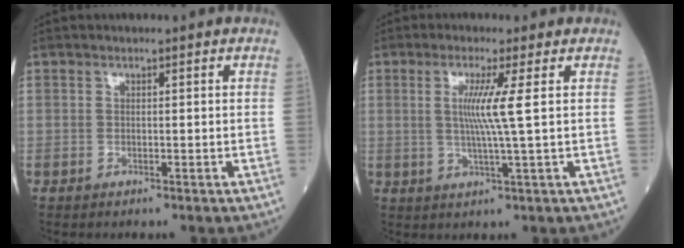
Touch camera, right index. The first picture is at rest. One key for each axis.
{"total": 5.3, "fx": 0.9, "fy": -1.4, "fz": 5.0, "tx": -0.100, "ty": -0.007, "tz": 0.018}